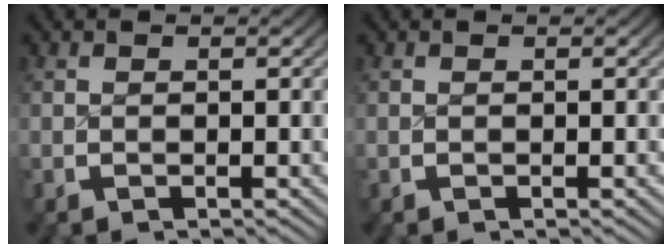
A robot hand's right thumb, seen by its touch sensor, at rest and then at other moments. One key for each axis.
{"total": 0.0}